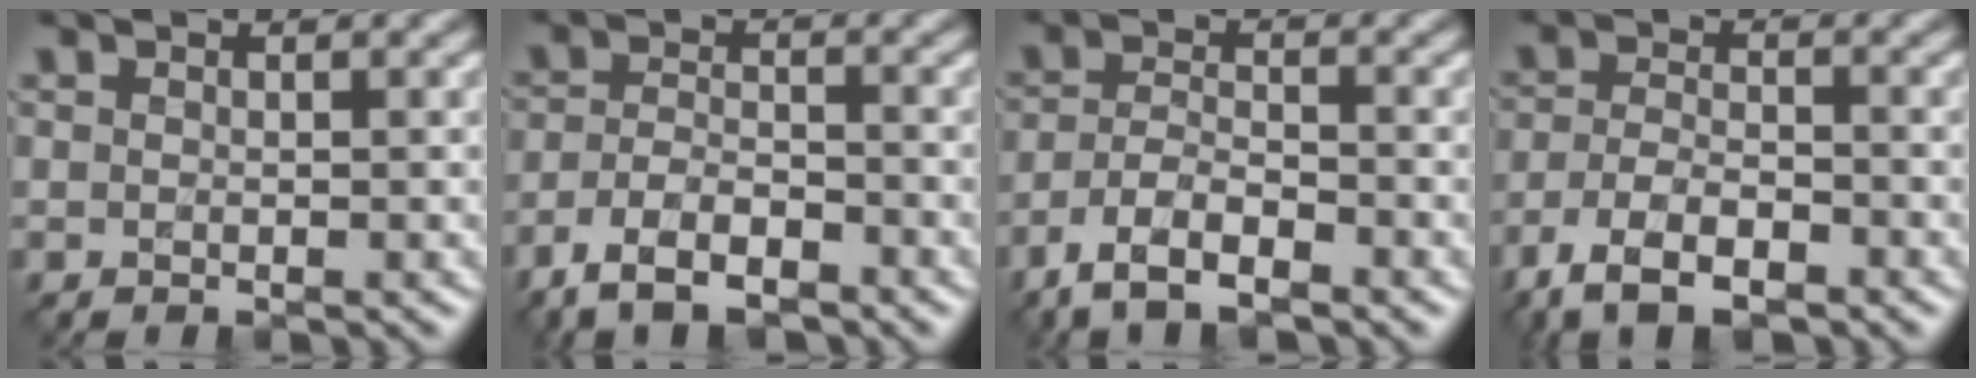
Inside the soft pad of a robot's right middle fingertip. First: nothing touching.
{"total": 5.4, "force": [-3.9, 2.1, 3.2], "torque": [-0.064, -0.004, -0.078]}
{"total": 4.9, "force": [-3.6, 1.6, 3.0], "torque": [-0.061, -0.004, -0.072]}
{"total": 6.0, "force": [-4.1, 2.4, 3.7], "torque": [-0.073, -0.006, -0.082]}